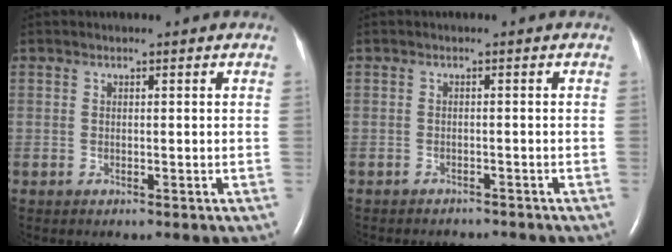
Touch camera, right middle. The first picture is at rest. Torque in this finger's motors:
{"motor_torque": [0.06, -0.11, 0.01, 0.00]}